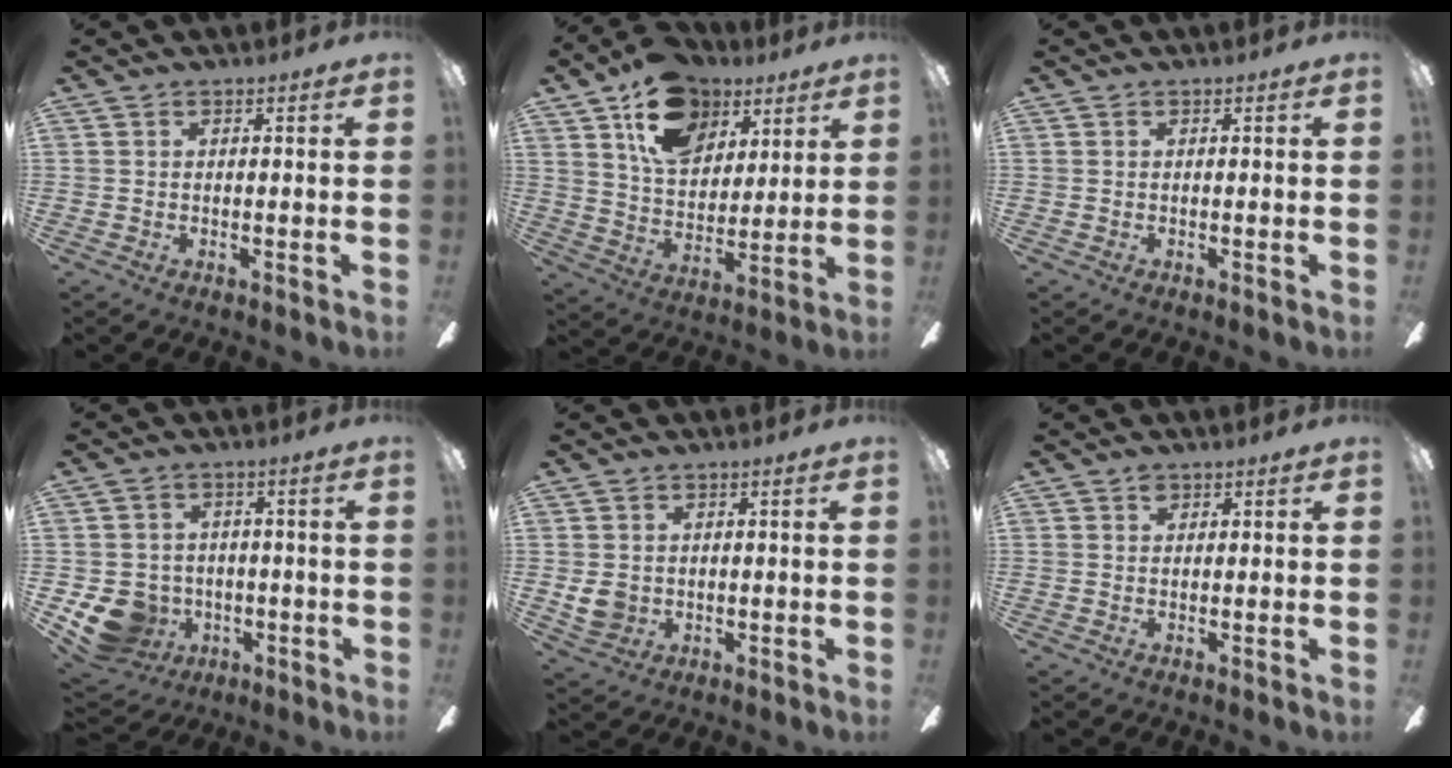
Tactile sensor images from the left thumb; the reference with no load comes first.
{"total": 16.7, "force": [9.5, 11.0, 8.3], "torque": [-0.126, -0.035, 0.177]}
{"total": 0.0}
{"total": 10.8, "force": [-4.2, 9.0, 4.3], "torque": [-0.115, 0.020, -0.069]}
{"total": 4.9, "force": [0.3, 4.4, 2.2], "torque": [-0.049, 0.003, 0.007]}
{"total": 1.5, "force": [0.9, 0.9, 0.7], "torque": [-0.009, -0.001, 0.015]}